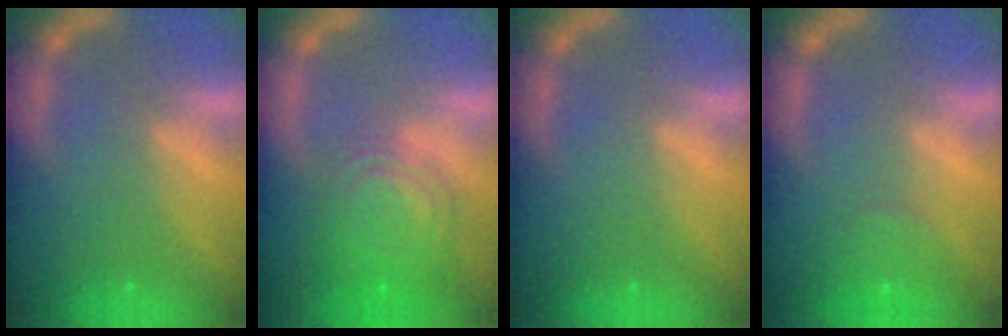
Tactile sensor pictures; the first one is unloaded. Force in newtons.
{"total": 10.0}
{"total": 0.0}
{"total": 3.0}